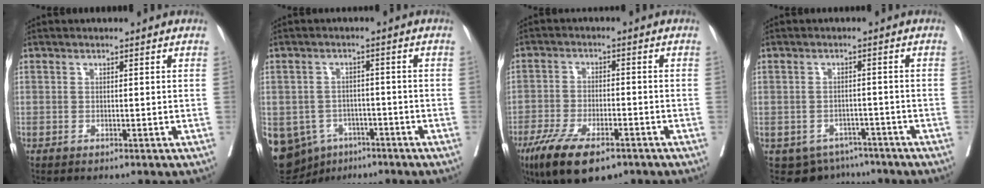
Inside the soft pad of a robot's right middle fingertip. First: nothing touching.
{"total": 17.0, "force": [-8.3, 13.2, 6.8], "torque": [-0.199, 0.004, -0.108]}
{"total": 11.7, "force": [-7.7, 3.8, 7.9], "torque": [-0.139, -0.020, -0.127]}
{"total": 6.4, "force": [-4.9, 3.9, 0.9], "torque": [-0.007, 0.007, -0.063]}